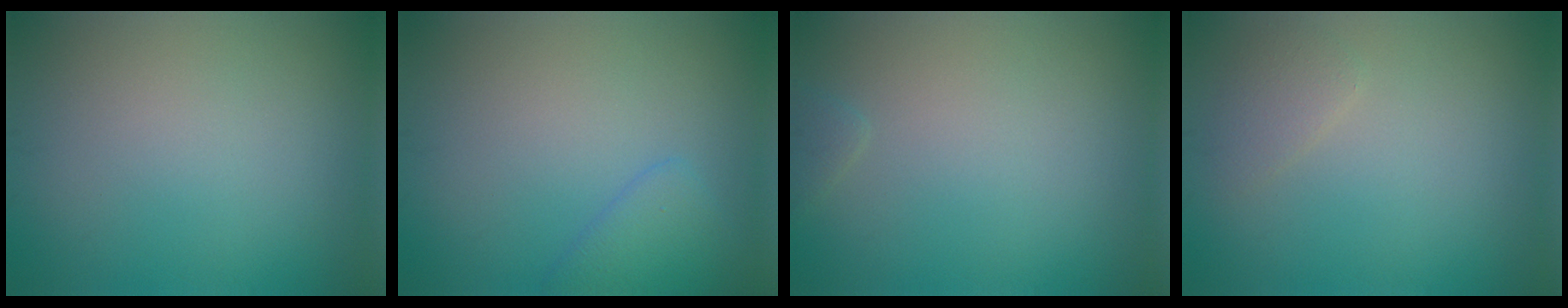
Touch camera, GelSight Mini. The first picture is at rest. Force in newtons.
{"total": 2.5, "press": 2.5, "slide": 0.2}
{"total": 0.8, "press": 0.8, "slide": 0.1}
{"total": 1.3, "press": 1.3, "slide": 0.1}